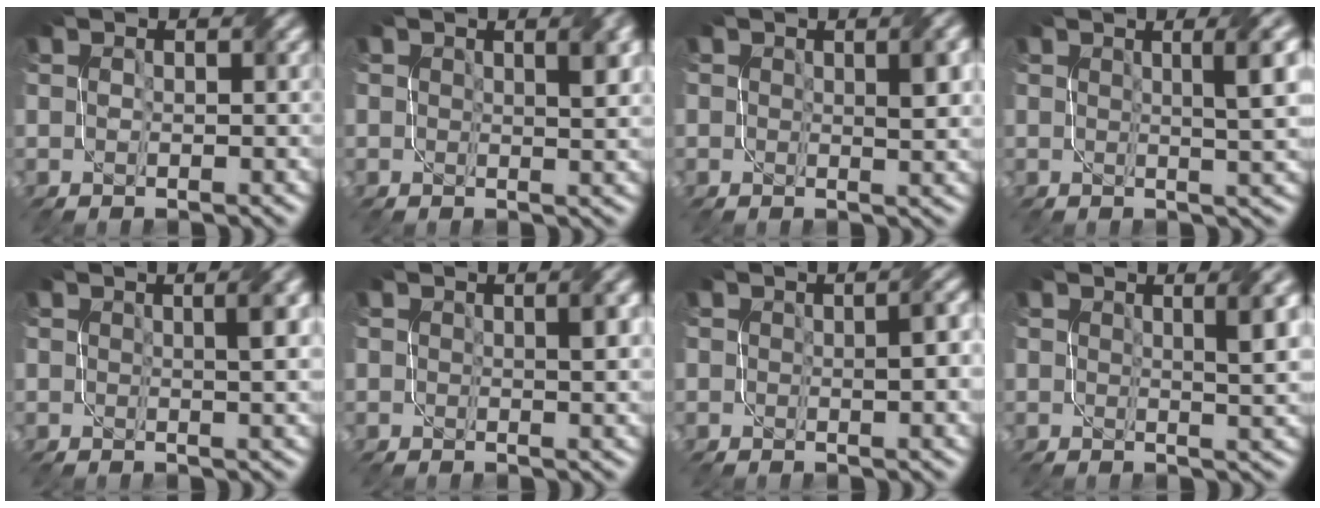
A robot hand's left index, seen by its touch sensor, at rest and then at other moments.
{"total": 1.9, "force": [0.6, 0.6, 1.7], "torque": [-0.015, 0.005, 0.012]}
{"total": 2.2, "force": [0.4, 0.7, 2.0], "torque": [-0.023, 0.004, 0.008]}
{"total": 4.4, "force": [1.1, 0.9, 4.1], "torque": [-0.042, 0.014, 0.018]}
{"total": 2.3, "force": [0.5, 0.6, 2.2], "torque": [-0.018, 0.010, 0.007]}
{"total": 1.7, "force": [0.3, 0.4, 1.6], "torque": [-0.015, 0.006, 0.005]}
{"total": 1.9, "force": [-0.2, 0.5, 1.9], "torque": [-0.022, 0.005, 0.001]}
{"total": 3.5, "force": [1.0, 0.9, 3.2], "torque": [-0.028, 0.008, 0.016]}